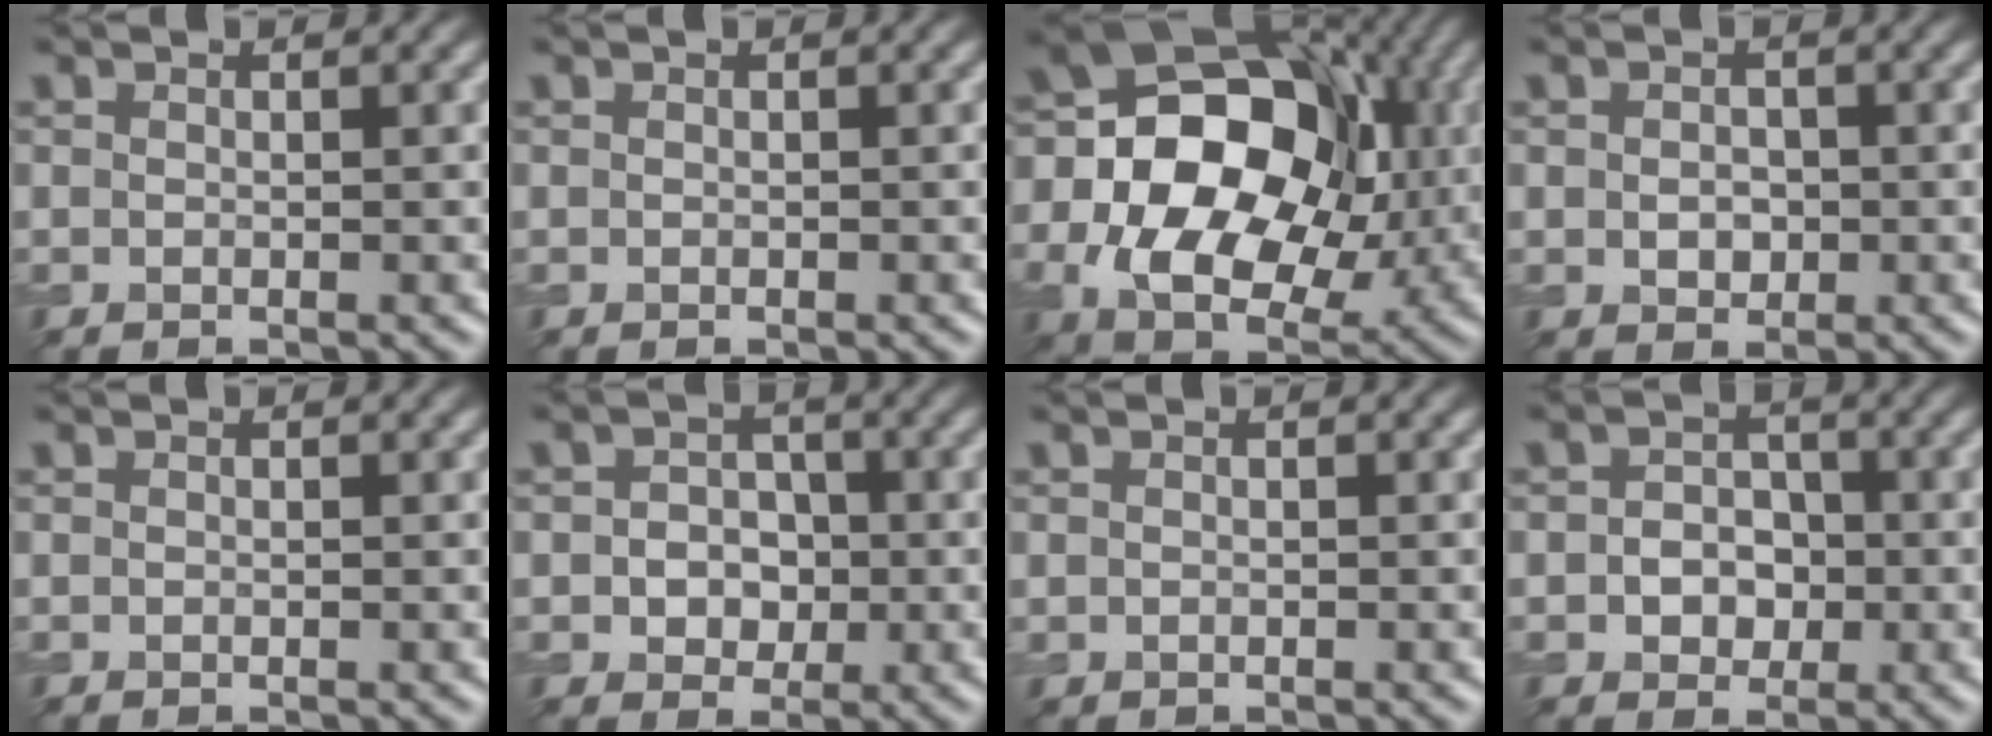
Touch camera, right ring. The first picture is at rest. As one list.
[{"total": 0.0}, {"total": 16.3, "force": [-0.7, 12.3, 10.6], "torque": [-0.168, -0.009, -0.009]}, {"total": 1.8, "force": [-0.1, 1.4, 1.1], "torque": [-0.021, -0.002, -0.003]}, {"total": 0.0}, {"total": 3.2, "force": [-0.4, 2.7, 1.6], "torque": [-0.009, -0.003, -0.016]}, {"total": 0.0}, {"total": 2.9, "force": [-0.6, 2.4, 1.6], "torque": [-0.015, -0.002, -0.019]}]